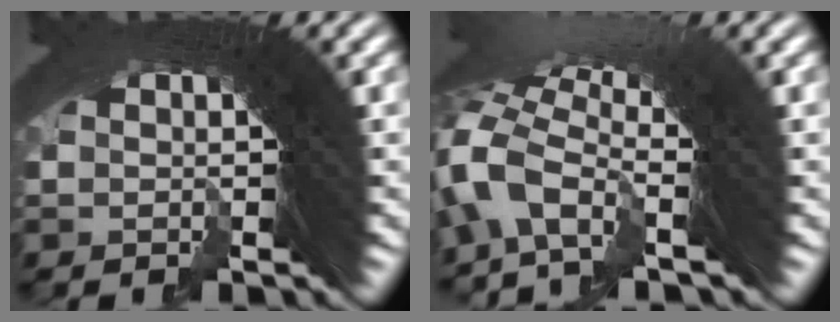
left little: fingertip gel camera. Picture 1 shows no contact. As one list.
[{"total": 4.8, "force": [-1.3, 3.3, 3.2], "torque": [-0.074, 0.000, -0.031]}]